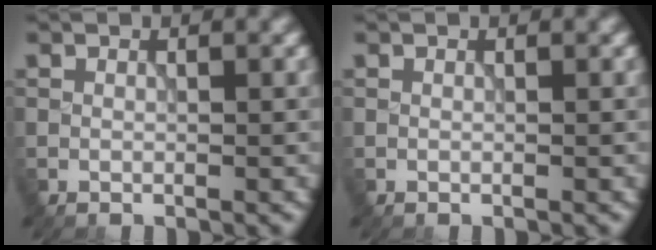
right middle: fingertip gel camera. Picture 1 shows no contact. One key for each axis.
{"total": 0.0}